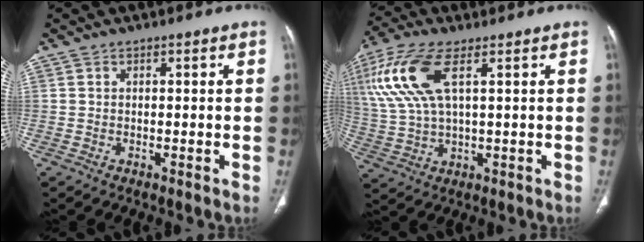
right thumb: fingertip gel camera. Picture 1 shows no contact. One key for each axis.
{"total": 13.8, "fx": 4.9, "fy": 5.4, "fz": 11.7, "tx": -0.283, "ty": 0.004, "tz": 0.102}